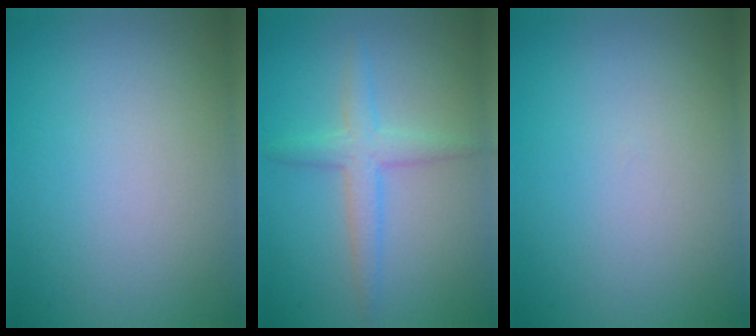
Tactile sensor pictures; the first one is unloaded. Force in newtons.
{"total": 2.7, "press": 2.7, "slide": 0.0}
{"total": 0.0}